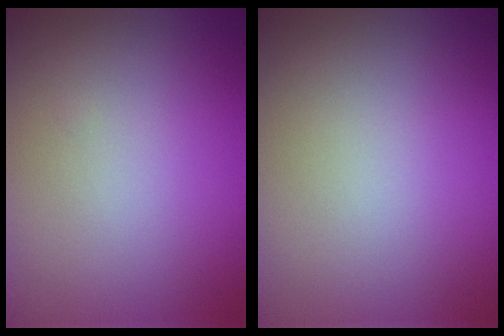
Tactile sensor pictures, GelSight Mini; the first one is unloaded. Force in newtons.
{"total": 0.0}